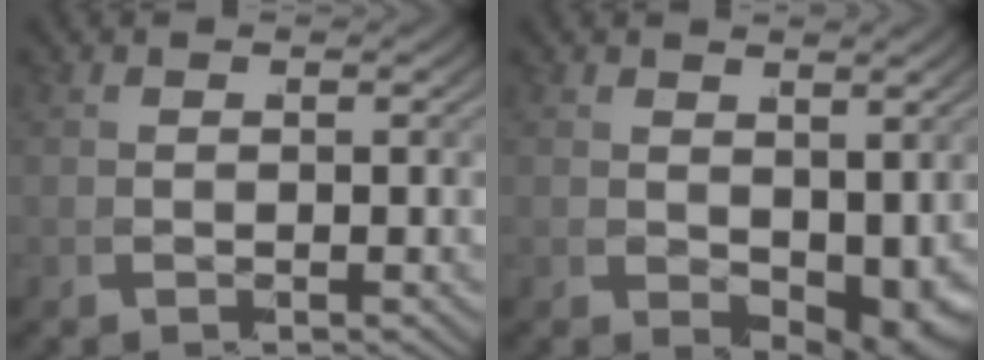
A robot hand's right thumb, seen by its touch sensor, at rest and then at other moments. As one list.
[{"total": 2.7, "force": [0.4, 1.4, 2.3], "torque": [-0.040, -0.016, 0.020]}]